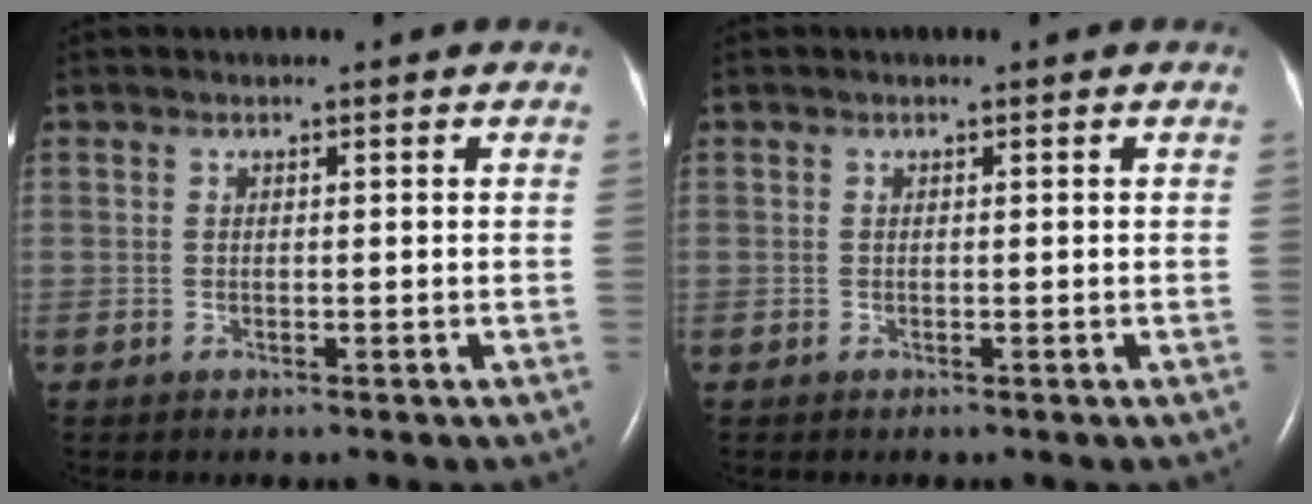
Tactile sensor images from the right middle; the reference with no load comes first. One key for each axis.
{"total": 0.0}